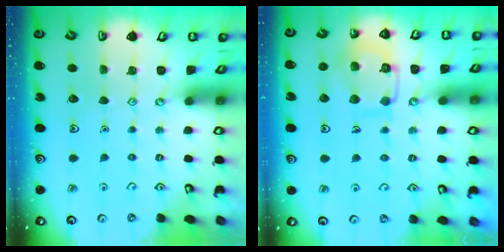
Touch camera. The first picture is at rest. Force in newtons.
{"total": 10.7, "press": 10.7, "slide": 0.5}